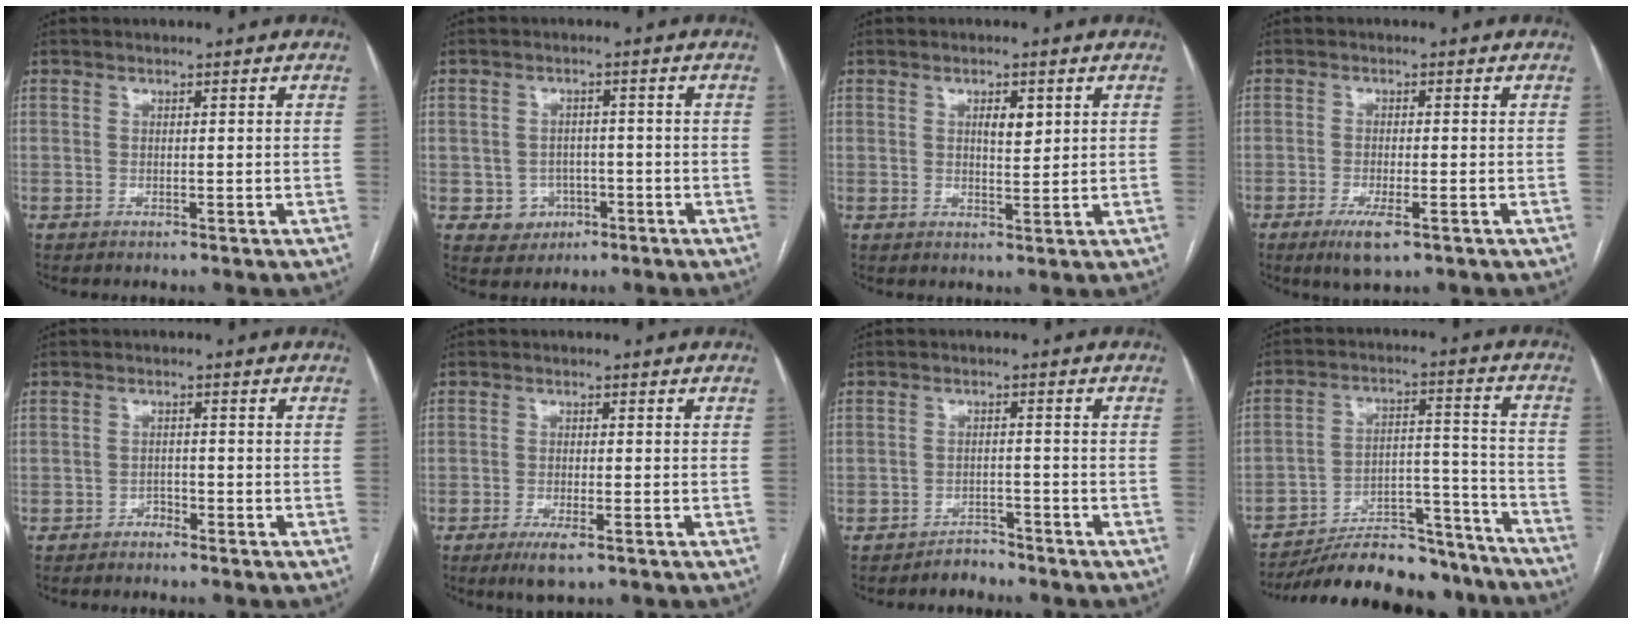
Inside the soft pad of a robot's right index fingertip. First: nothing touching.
{"total": 4.3, "force": [-1.4, 4.0, 0.7], "torque": [-0.001, 0.011, -0.012]}
{"total": 3.0, "force": [1.1, 1.1, 2.5], "torque": [-0.040, -0.001, 0.019]}
{"total": 4.8, "force": [-2.6, 1.0, 3.9], "torque": [-0.074, -0.009, -0.041]}
{"total": 1.3, "force": [-1.2, 0.5, 0.3], "torque": [-0.002, 0.003, -0.020]}
{"total": 3.9, "force": [-2.2, 0.8, 3.1], "torque": [-0.057, -0.008, -0.035]}
{"total": 2.5, "force": [-2.3, 0.8, -0.2], "torque": [0.006, 0.000, -0.036]}
{"total": 20.9, "force": [-19.2, 5.4, 6.2], "torque": [-0.081, 0.026, -0.282]}